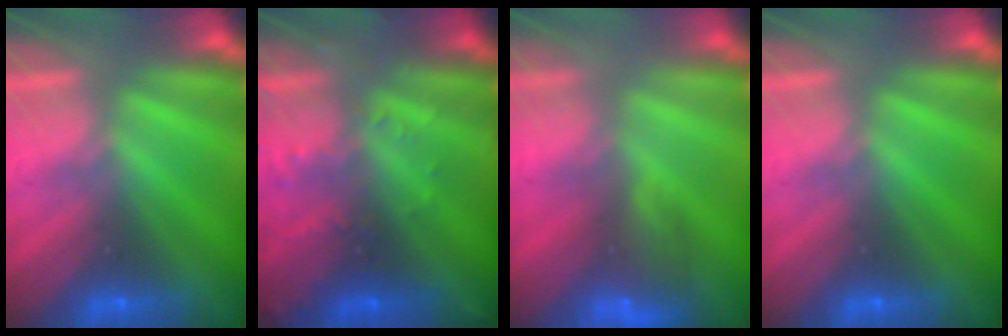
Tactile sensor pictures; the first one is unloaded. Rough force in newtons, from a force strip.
{"total": 2.9}
{"total": 8.7}
{"total": 0.0}